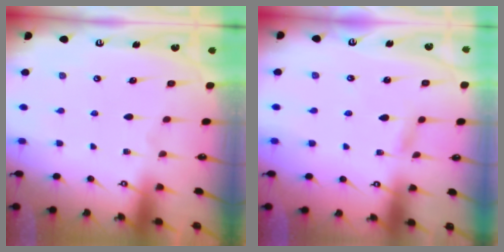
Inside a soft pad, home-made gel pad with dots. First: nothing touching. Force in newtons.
{"total": 1.9, "press": 1.9, "slide": 0.2}